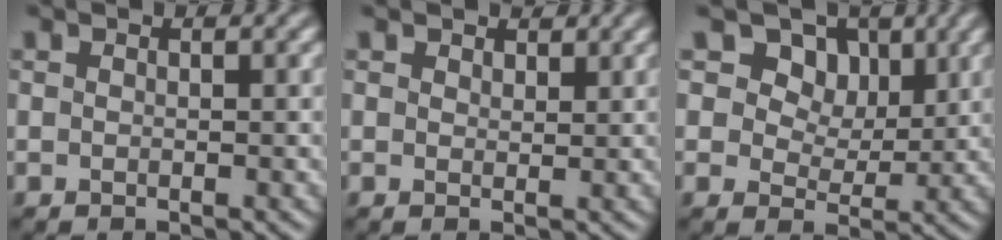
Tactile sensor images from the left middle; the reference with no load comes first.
{"total": 1.2, "force": [1.0, 0.5, -0.3], "torque": [0.003, -0.003, 0.013]}
{"total": 8.8, "force": [4.5, 6.5, 3.8], "torque": [-0.072, 0.005, 0.063]}